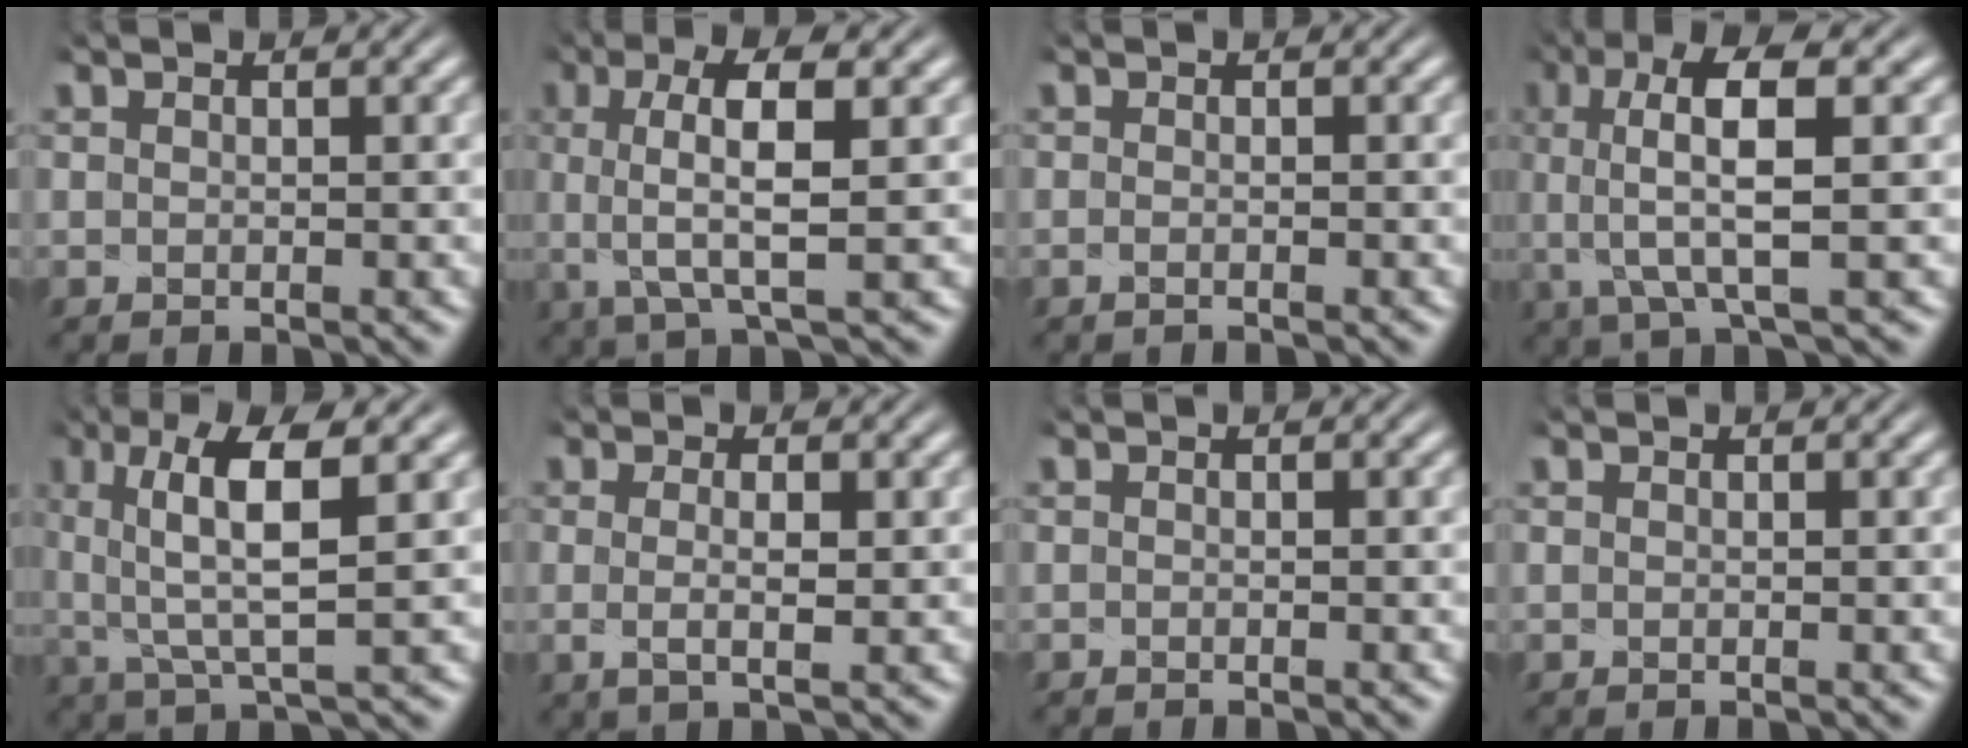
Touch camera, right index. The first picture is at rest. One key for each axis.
{"total": 6.2, "fx": -0.2, "fy": 2.5, "fz": 5.7, "tx": -0.126, "ty": -0.010, "tz": -0.001}
{"total": 0.9, "fx": -0.8, "fy": 0.1, "fz": 0.2, "tx": -0.012, "ty": 0.001, "tz": -0.017}
{"total": 7.5, "fx": 0.7, "fy": 3.3, "fz": 6.7, "tx": -0.153, "ty": -0.009, "tz": 0.011}
{"total": 7.0, "fx": 0.9, "fy": 2.9, "fz": 6.3, "tx": -0.118, "ty": 0.003, "tz": 0.015}
{"total": 2.5, "fx": -0.6, "fy": 0.7, "fz": 2.3, "tx": -0.051, "ty": -0.012, "tz": -0.008}
{"total": 0.6, "fx": -0.5, "fy": 0.2, "fz": -0.2, "tx": -0.004, "ty": -0.003, "tz": -0.008}
{"total": 0.0}